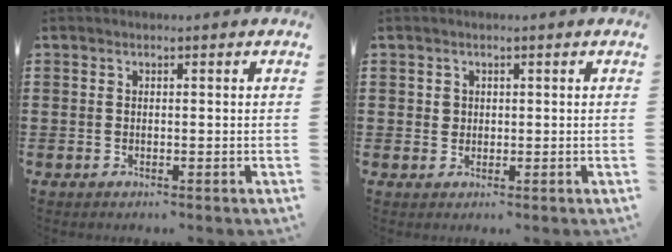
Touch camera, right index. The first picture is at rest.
{"total": 1.1, "force": [0.3, 1.0, 0.2], "torque": [-0.007, 0.004, 0.007]}